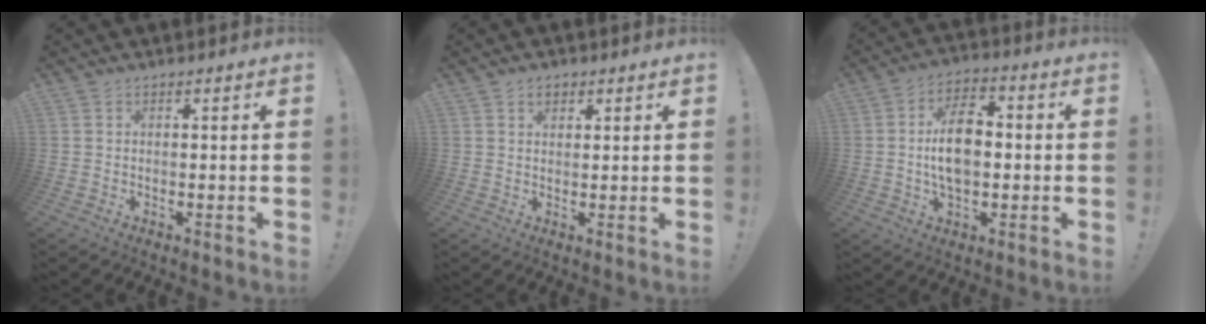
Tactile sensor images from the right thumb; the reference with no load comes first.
{"total": 2.6, "force": [1.5, 1.8, 1.1], "torque": [-0.004, -0.006, 0.022]}
{"total": 12.7, "force": [-0.1, 7.7, 10.1], "torque": [-0.170, 0.006, -0.004]}